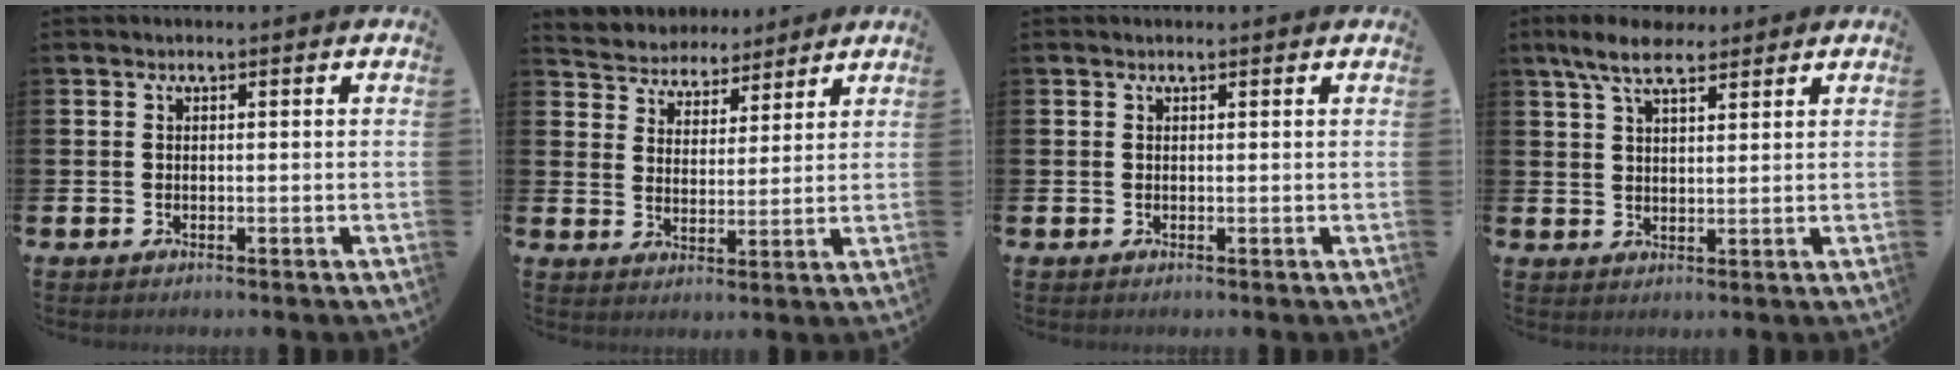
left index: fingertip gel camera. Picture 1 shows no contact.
{"total": 4.7, "force": [4.3, 1.5, -0.8], "torque": [-0.014, -0.029, 0.075]}
{"total": 0.5, "force": [0.5, 0.1, 0.1], "torque": [0.009, -0.003, 0.007]}
{"total": 7.3, "force": [5.8, 2.6, 3.6], "torque": [-0.074, -0.012, 0.104]}